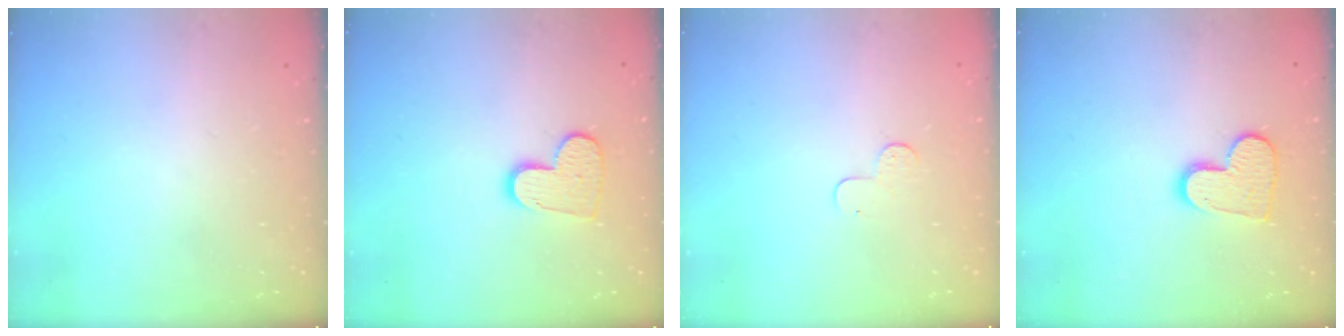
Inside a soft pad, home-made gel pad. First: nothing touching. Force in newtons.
{"total": 10.4, "press": 10.4, "slide": 0.7}
{"total": 4.5, "press": 4.5, "slide": 0.4}
{"total": 11.2, "press": 11.1, "slide": 0.7}